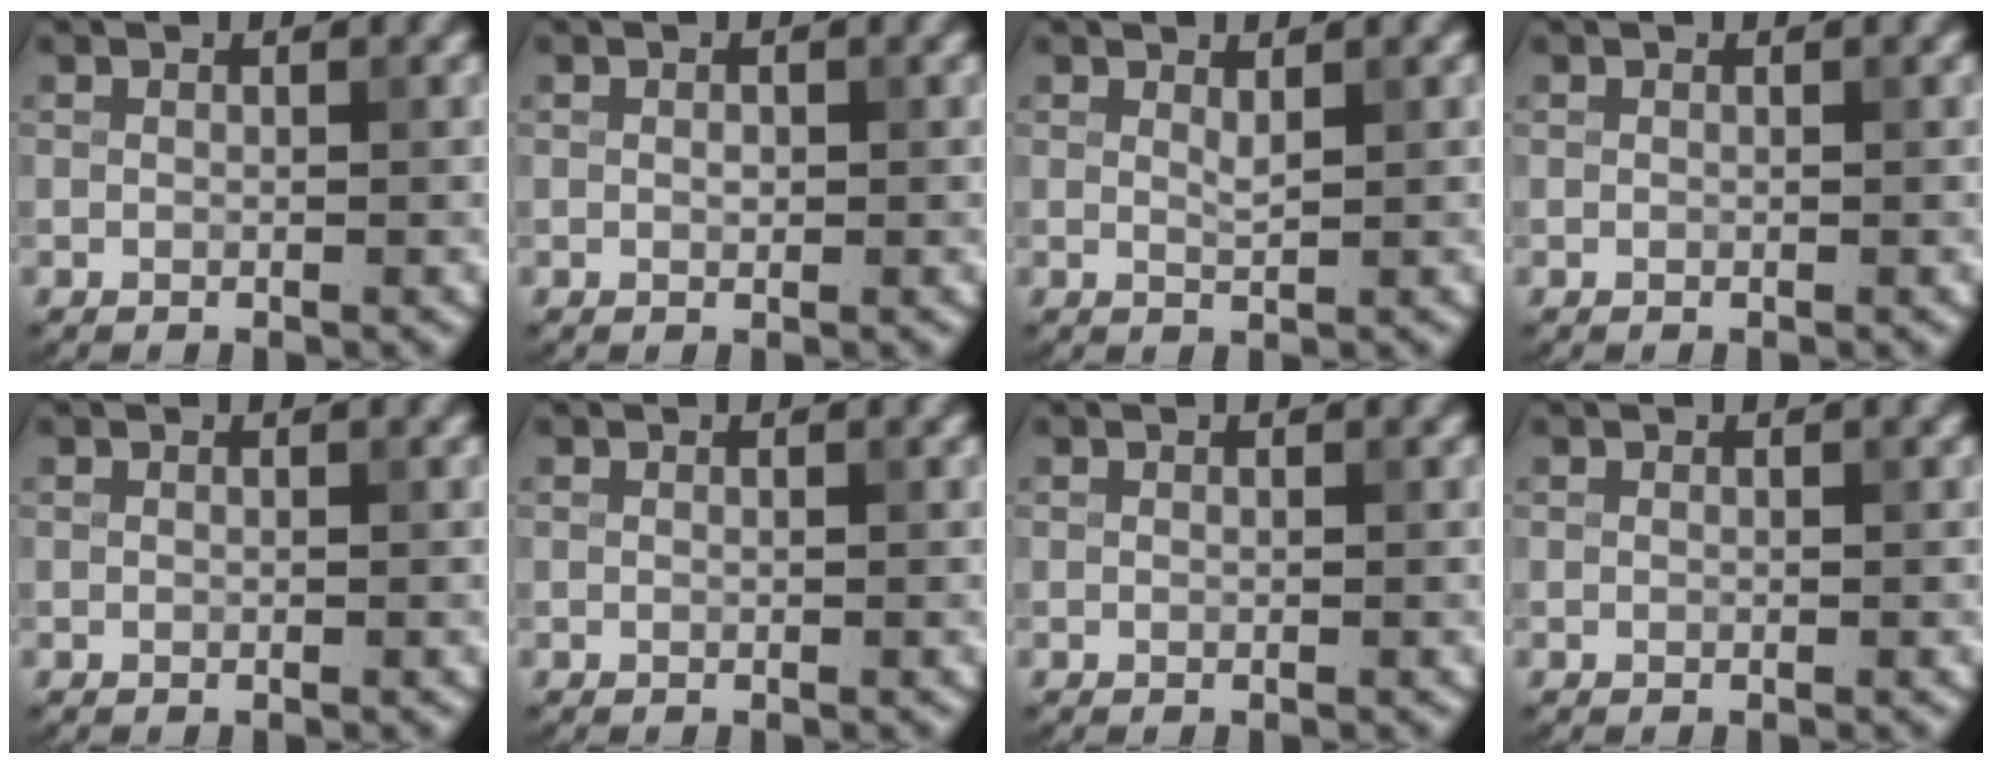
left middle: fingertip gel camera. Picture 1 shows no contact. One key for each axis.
{"total": 0.5, "fx": 0.0, "fy": 0.4, "fz": 0.4, "tx": -0.006, "ty": -0.001, "tz": 0.000}
{"total": 0.8, "fx": 0.5, "fy": 0.1, "fz": 0.5, "tx": -0.011, "ty": -0.002, "tz": 0.011}
{"total": 0.0}
{"total": 0.0}
{"total": 0.0}
{"total": 0.0}
{"total": 0.0}